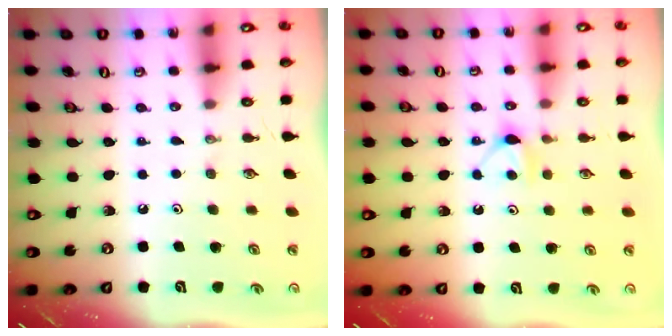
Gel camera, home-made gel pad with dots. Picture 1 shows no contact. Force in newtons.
{"total": 4.5, "press": 4.4, "slide": 0.8}